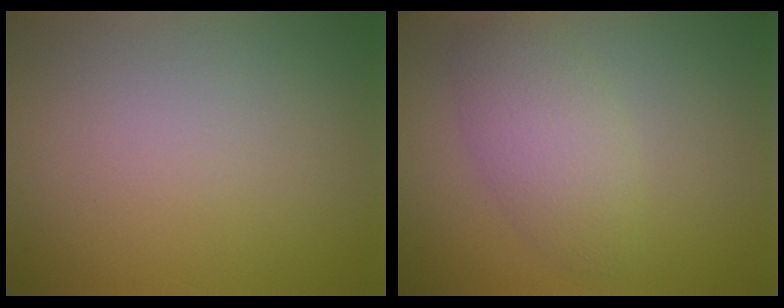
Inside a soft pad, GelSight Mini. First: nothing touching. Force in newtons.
{"total": 3.7, "press": 3.7, "slide": 0.3}